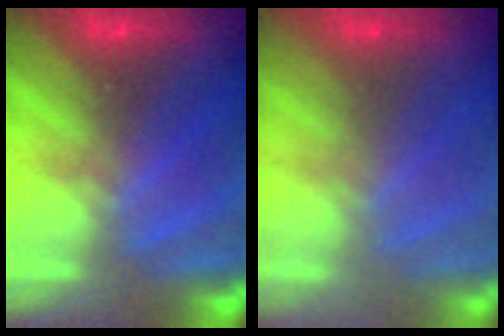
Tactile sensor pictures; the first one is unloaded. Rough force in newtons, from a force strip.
{"total": 9.1}